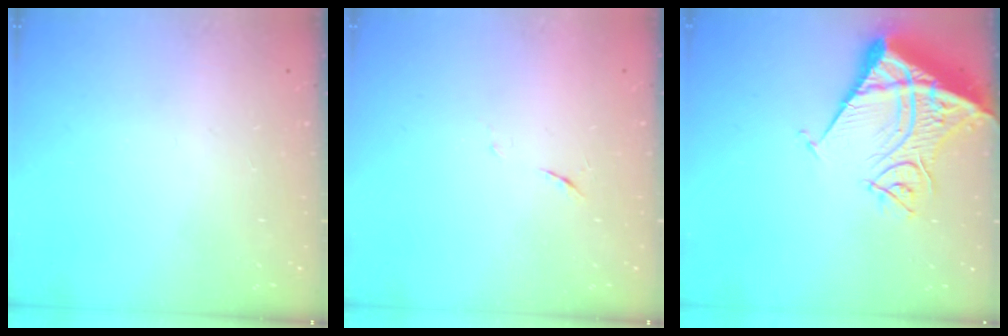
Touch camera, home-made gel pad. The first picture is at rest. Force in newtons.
{"total": 4.3, "press": 4.1, "slide": 1.2}
{"total": 16.9, "press": 16.7, "slide": 2.3}